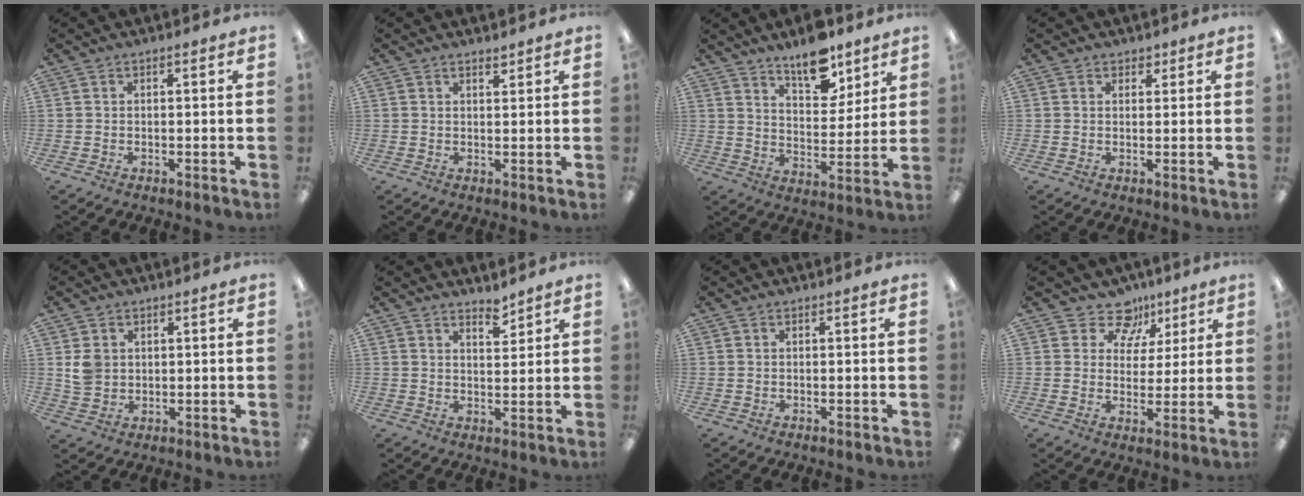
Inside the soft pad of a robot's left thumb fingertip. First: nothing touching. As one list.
[{"total": 1.5, "force": [1.4, 0.3, 0.4], "torque": [-0.009, -0.002, 0.026]}, {"total": 11.7, "force": [9.2, 5.1, 5.2], "torque": [-0.065, -0.057, 0.162]}, {"total": 1.9, "force": [1.3, 1.4, 0.3], "torque": [0.002, -0.003, 0.022]}, {"total": 4.7, "force": [1.5, 4.1, 1.6], "torque": [-0.024, 0.002, 0.027]}, {"total": 3.7, "force": [3.5, 0.9, 0.9], "torque": [0.000, -0.030, 0.060]}, {"total": 0.0}, {"total": 9.7, "force": [6.1, 7.1, 2.6], "torque": [-0.039, -0.040, 0.112]}]